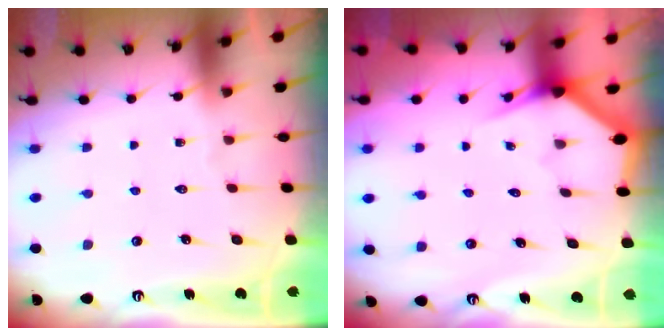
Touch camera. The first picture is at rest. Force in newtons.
{"total": 2.9, "press": 2.9, "slide": 0.1}